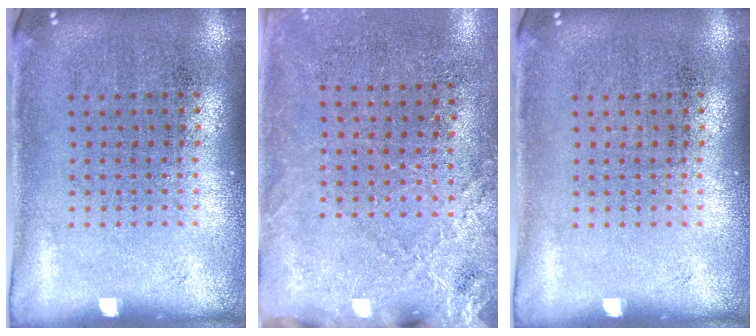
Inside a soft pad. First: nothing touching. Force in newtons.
{"total": 2.6, "press": 2.3, "slide": 1.1}
{"total": 0.0}